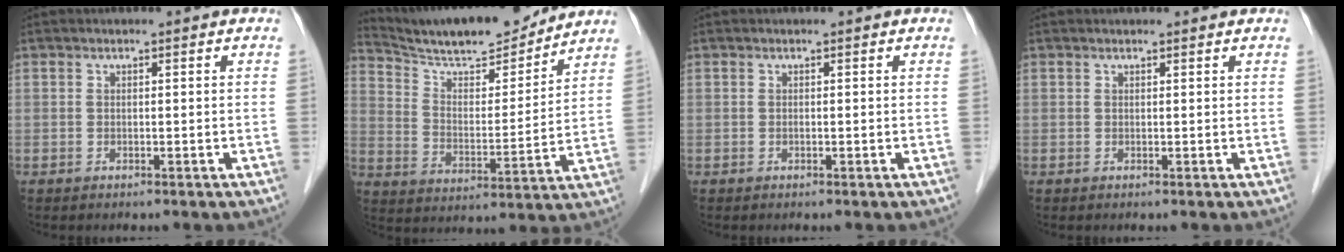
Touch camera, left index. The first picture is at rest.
{"total": 16.2, "force": [15.0, 2.1, 5.8], "torque": [-0.104, -0.006, 0.247]}
{"total": 0.0}
{"total": 1.5, "force": [1.5, 0.2, 0.2], "torque": [-0.010, 0.011, 0.018]}